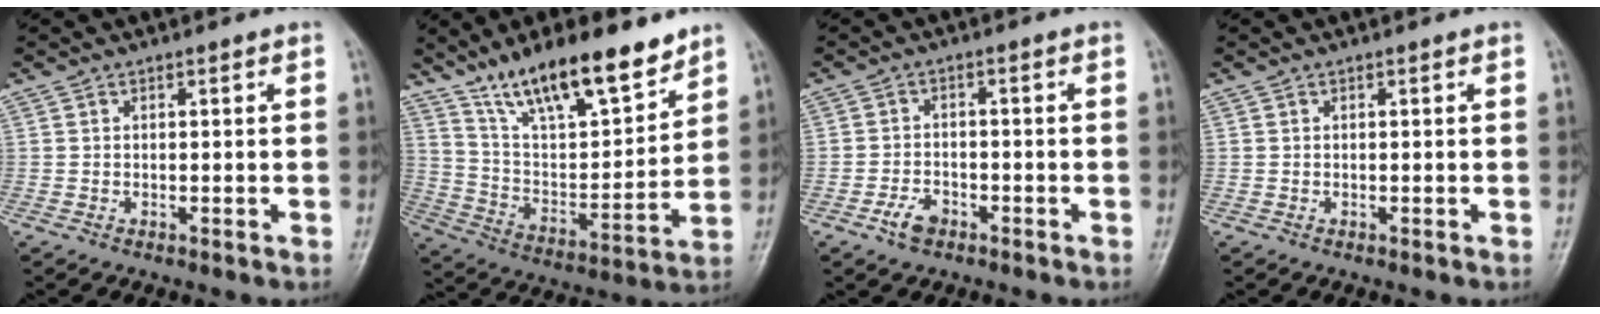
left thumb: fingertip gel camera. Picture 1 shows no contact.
{"total": 18.9, "force": [13.7, 5.7, 11.7], "torque": [-0.160, -0.068, 0.247]}
{"total": 3.8, "force": [-2.3, 2.2, 2.0], "torque": [-0.033, 0.014, -0.041]}
{"total": 0.0}